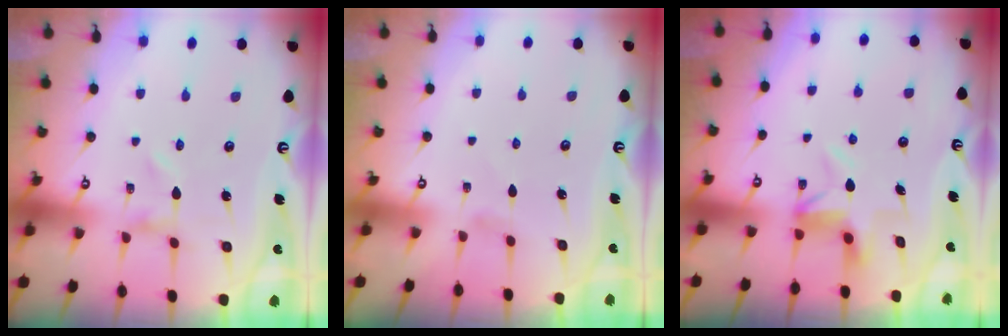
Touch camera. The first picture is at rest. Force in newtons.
{"total": 0.9, "press": 0.9, "slide": 0.3}
{"total": 4.7, "press": 4.7, "slide": 0.3}